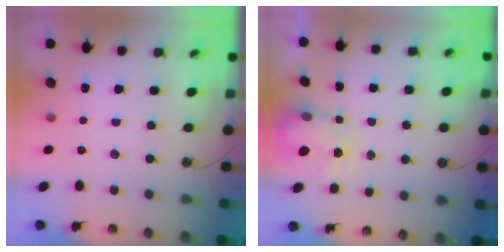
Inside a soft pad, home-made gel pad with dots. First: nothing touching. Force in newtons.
{"total": 3.7, "press": 3.6, "slide": 0.5}